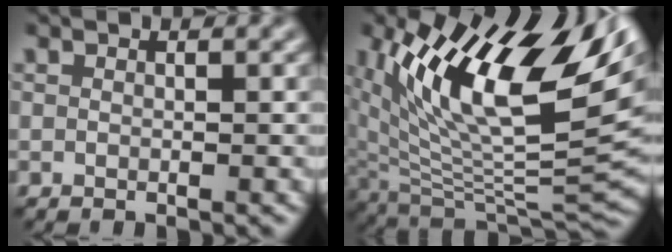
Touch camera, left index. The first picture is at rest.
{"total": 16.5, "force": [6.6, 7.1, 13.3], "torque": [-0.246, 0.013, 0.113]}